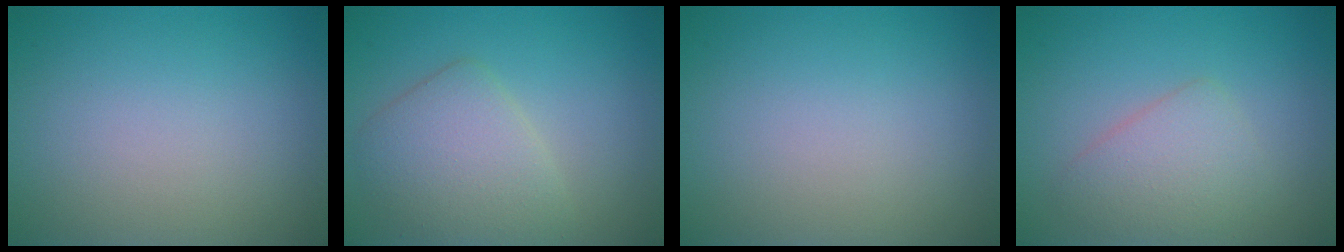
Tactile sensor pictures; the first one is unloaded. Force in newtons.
{"total": 4.3, "press": 4.3, "slide": 0.2}
{"total": 0.0}
{"total": 2.9, "press": 2.9, "slide": 0.0}